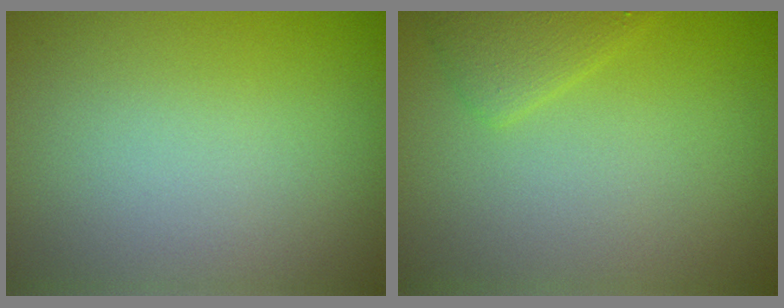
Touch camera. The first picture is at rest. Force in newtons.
{"total": 1.9, "press": 1.9, "slide": 0.1}